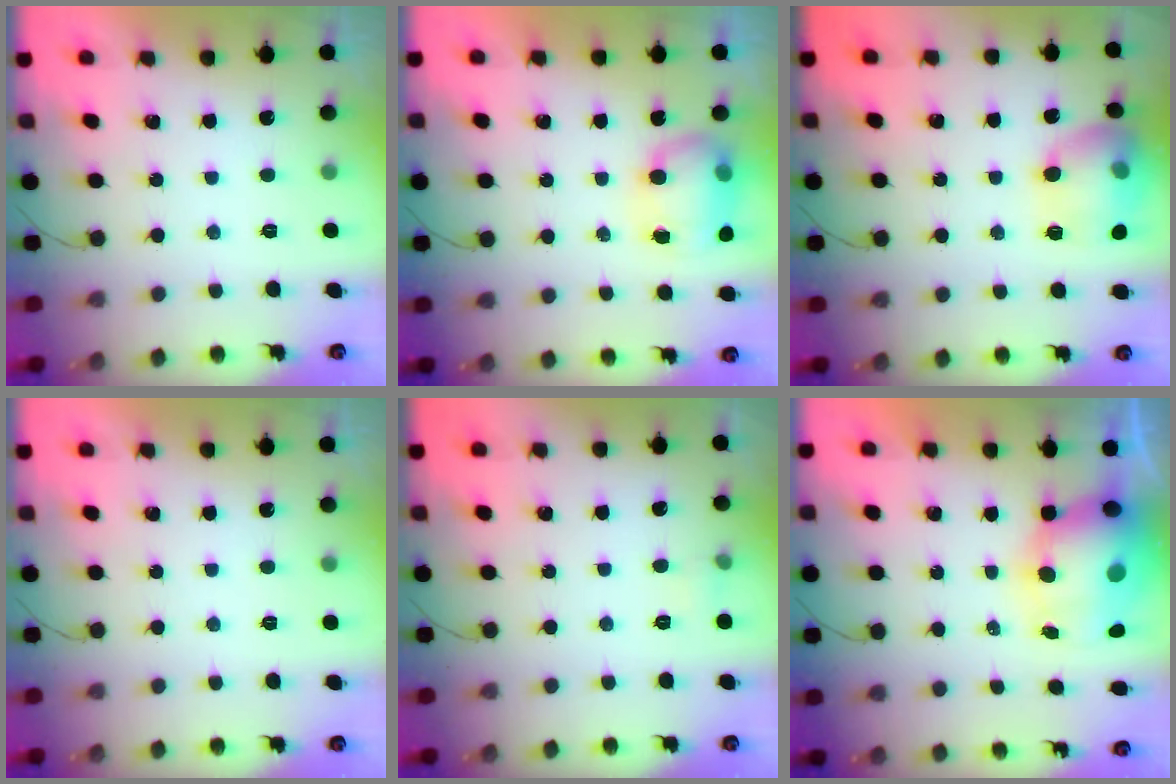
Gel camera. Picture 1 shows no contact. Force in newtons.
{"total": 11.1, "press": 9.7, "slide": 5.3}
{"total": 14.8, "press": 14.8, "slide": 1.2}
{"total": 0.0}
{"total": 3.1, "press": 2.9, "slide": 1.1}
{"total": 13.2, "press": 12.8, "slide": 3.3}